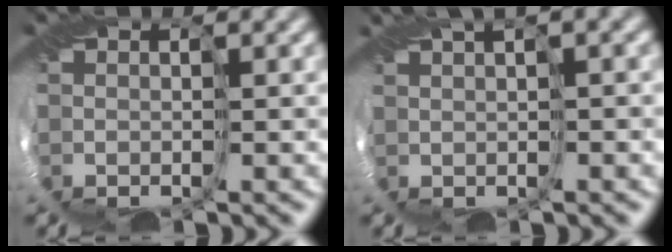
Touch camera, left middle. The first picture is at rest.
{"total": 4.4, "force": [2.2, 1.2, 3.6], "torque": [-0.055, 0.021, 0.034]}